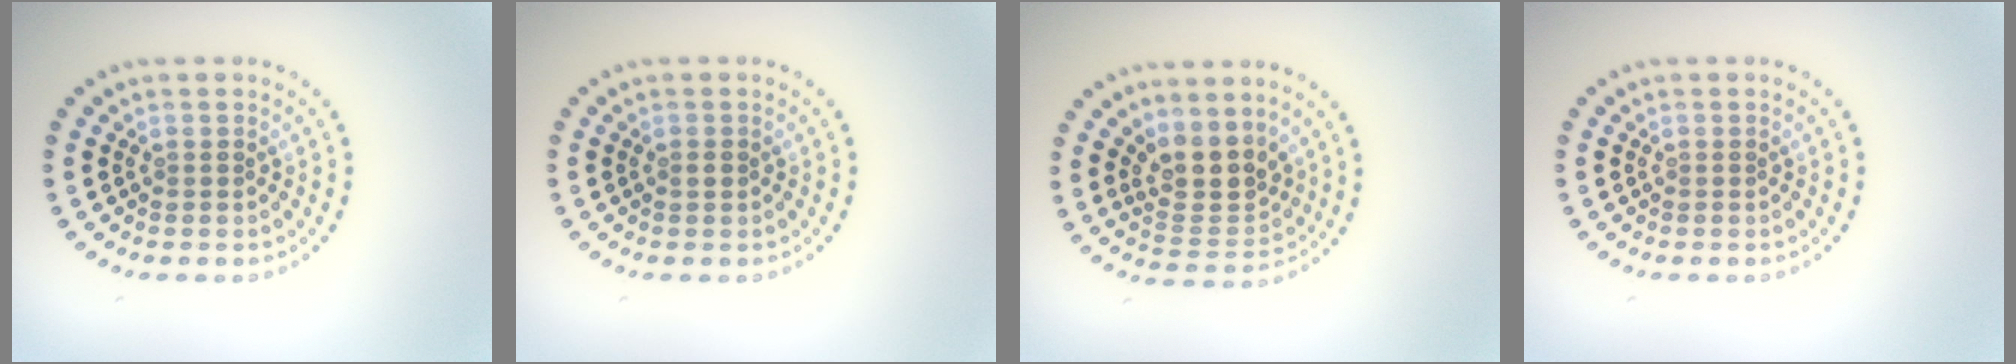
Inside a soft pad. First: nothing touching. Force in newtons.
{"total": 0.6, "press": 0.6, "slide": 0.1}
{"total": 3.9, "press": 3.3, "slide": 1.9}
{"total": 0.0}